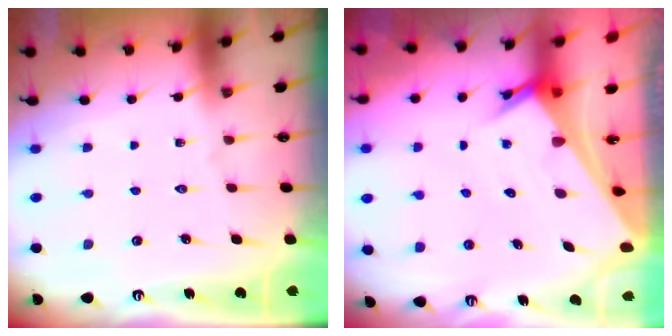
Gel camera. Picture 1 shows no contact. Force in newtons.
{"total": 3.9, "press": 3.9, "slide": 0.4}